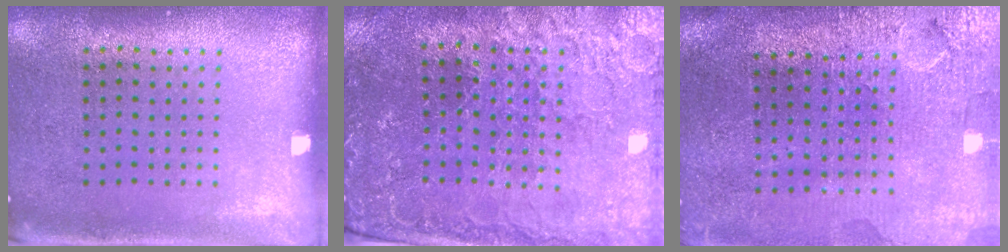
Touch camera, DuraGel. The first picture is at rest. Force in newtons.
{"total": 1.7, "press": 1.7, "slide": 0.3}
{"total": 3.6, "press": 3.4, "slide": 1.4}